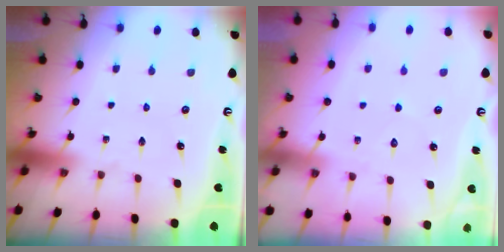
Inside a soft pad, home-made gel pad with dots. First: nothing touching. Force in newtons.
{"total": 5.4, "press": 5.4, "slide": 0.7}